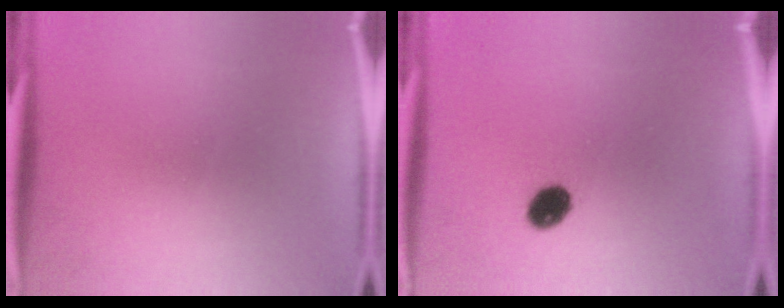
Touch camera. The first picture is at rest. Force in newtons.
{"total": 5.6}